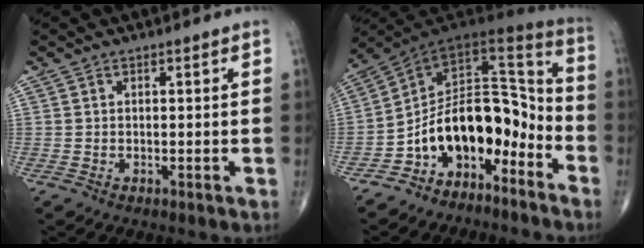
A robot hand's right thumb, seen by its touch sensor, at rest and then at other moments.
{"total": 16.4, "force": [-8.0, 10.0, 10.2], "torque": [-0.111, 0.121, -0.138]}